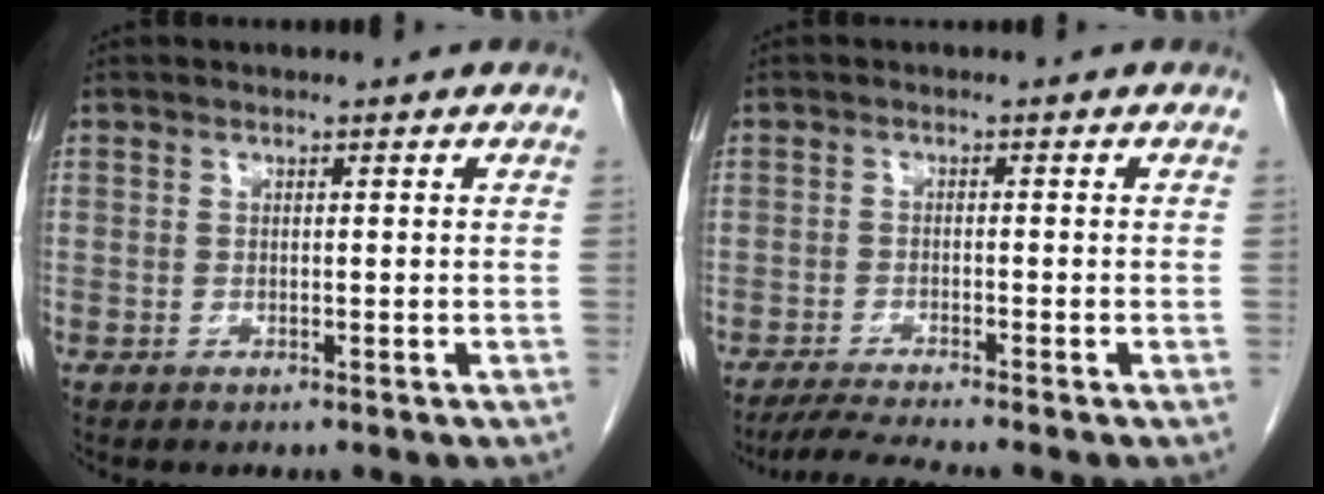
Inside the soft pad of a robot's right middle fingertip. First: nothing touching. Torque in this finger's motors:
{"motor_torque": [0.03, -0.03, 0.00, 0.00]}